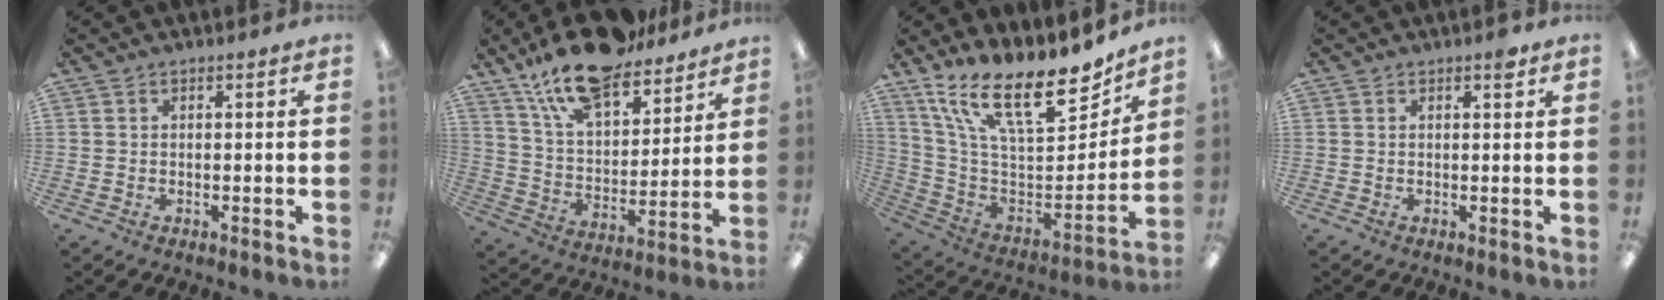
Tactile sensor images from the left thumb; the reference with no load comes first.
{"total": 18.2, "force": [14.5, 6.9, 8.7], "torque": [-0.166, -0.082, 0.254]}
{"total": 21.9, "force": [15.7, 7.6, 13.2], "torque": [-0.222, -0.116, 0.275]}
{"total": 4.1, "force": [2.9, 1.6, 2.4], "torque": [-0.020, -0.013, 0.044]}